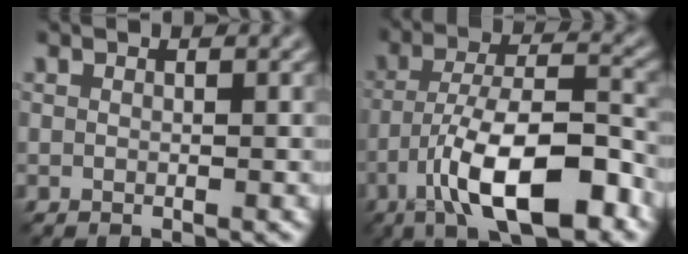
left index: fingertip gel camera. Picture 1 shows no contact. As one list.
[{"total": 11.0, "force": [-5.5, 3.4, 8.9], "torque": [-0.148, 0.009, -0.097]}]